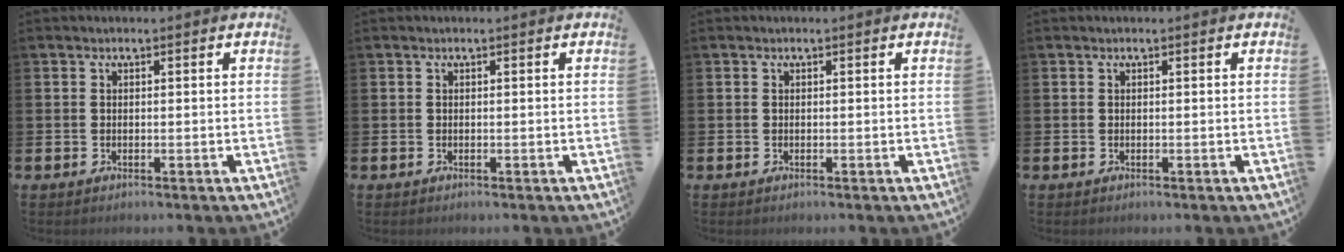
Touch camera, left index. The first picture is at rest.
{"total": 0.0}
{"total": 0.0}
{"total": 0.0}